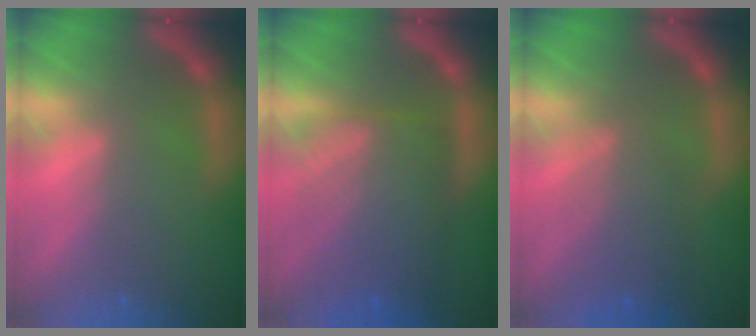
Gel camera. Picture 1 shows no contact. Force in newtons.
{"total": 9.5}
{"total": 5.1}